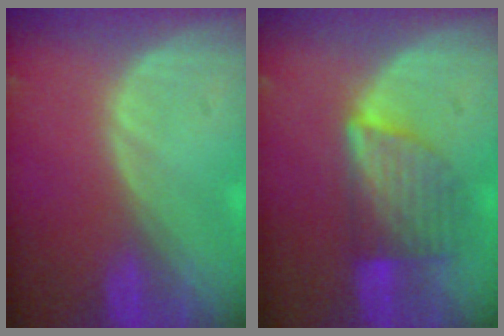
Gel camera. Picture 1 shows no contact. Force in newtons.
{"total": 6.7, "press": 6.6, "slide": 1.3}